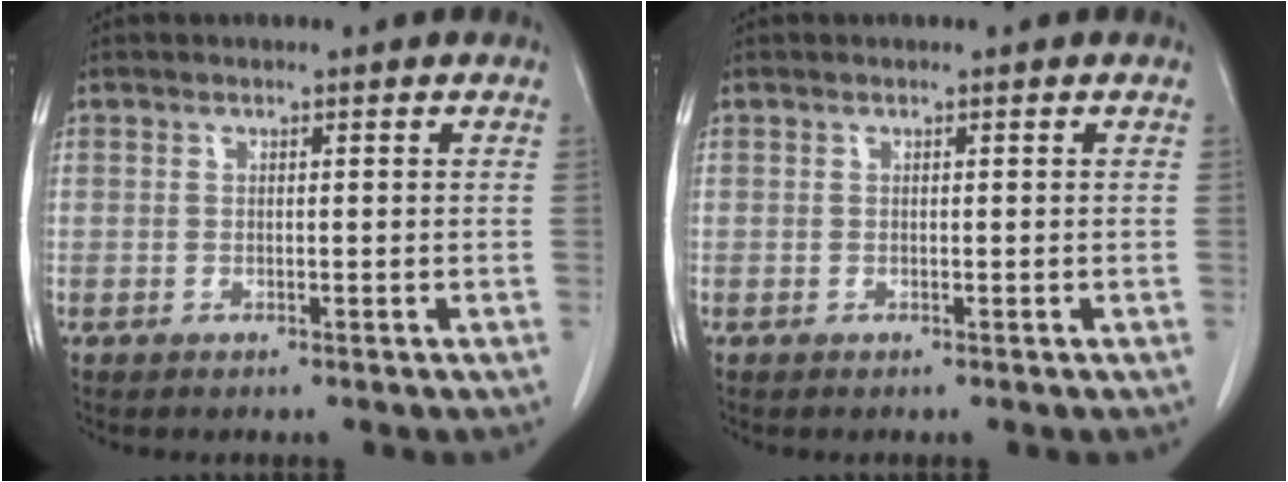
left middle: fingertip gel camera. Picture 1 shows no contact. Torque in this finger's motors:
{"motor_torque": [0.13, -0.12, -0.03, -0.04]}